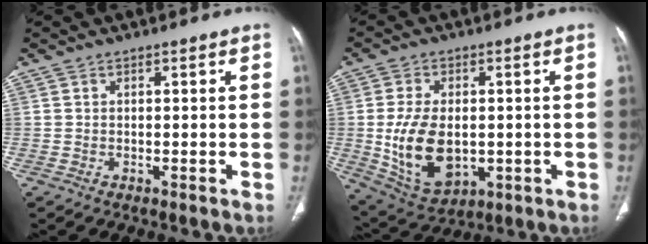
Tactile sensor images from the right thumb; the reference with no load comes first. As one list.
[{"total": 13.8, "force": [-1.1, 8.5, 10.7], "torque": [-0.186, -0.008, 0.004]}]